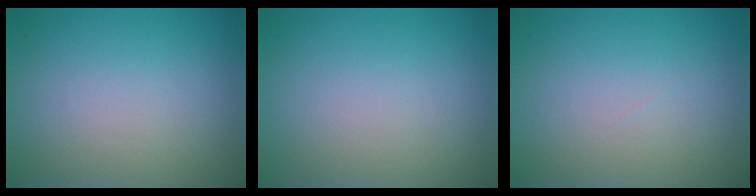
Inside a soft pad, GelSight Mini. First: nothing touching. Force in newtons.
{"total": 0.0}
{"total": 0.0}